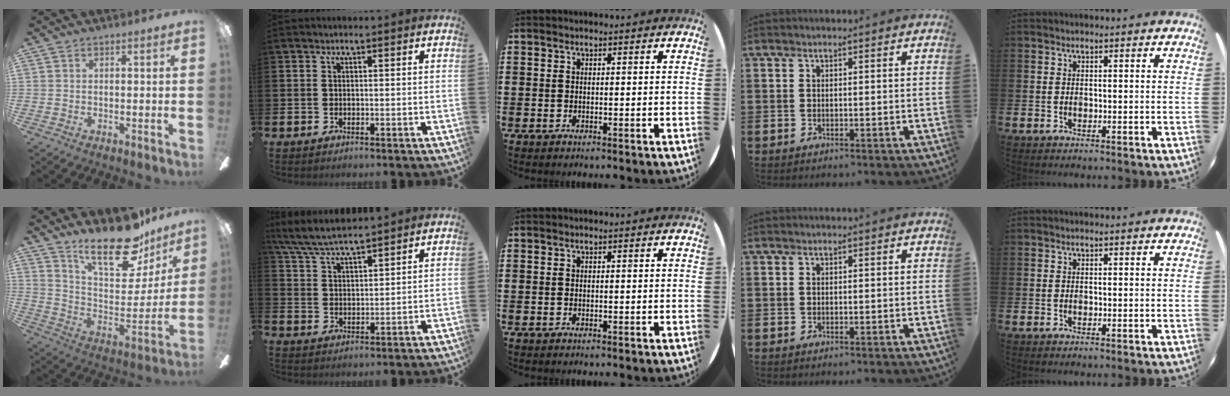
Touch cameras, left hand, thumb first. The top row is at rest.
{"thumb": {"total": 22.1, "force": [16.8, 8.1, 11.9], "torque": [-0.183, -0.113, 0.289]}, "index": {"total": 6.3, "force": [6.0, 0.5, 1.9], "torque": [-0.059, -0.025, 0.108]}}